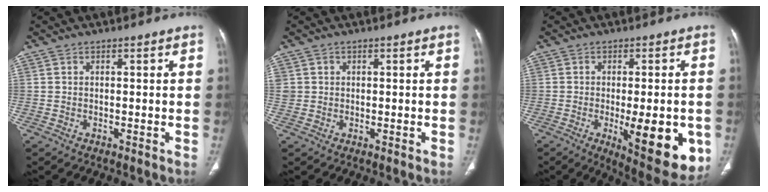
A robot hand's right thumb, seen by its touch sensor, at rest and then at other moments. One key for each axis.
{"total": 2.3, "fx": 0.5, "fy": 2.2, "fz": 0.5, "tx": 0.001, "ty": 0.002, "tz": 0.016}
{"total": 16.5, "fx": -4.2, "fy": 5.9, "fz": 14.9, "tx": -0.160, "ty": -0.017, "tz": -0.037}